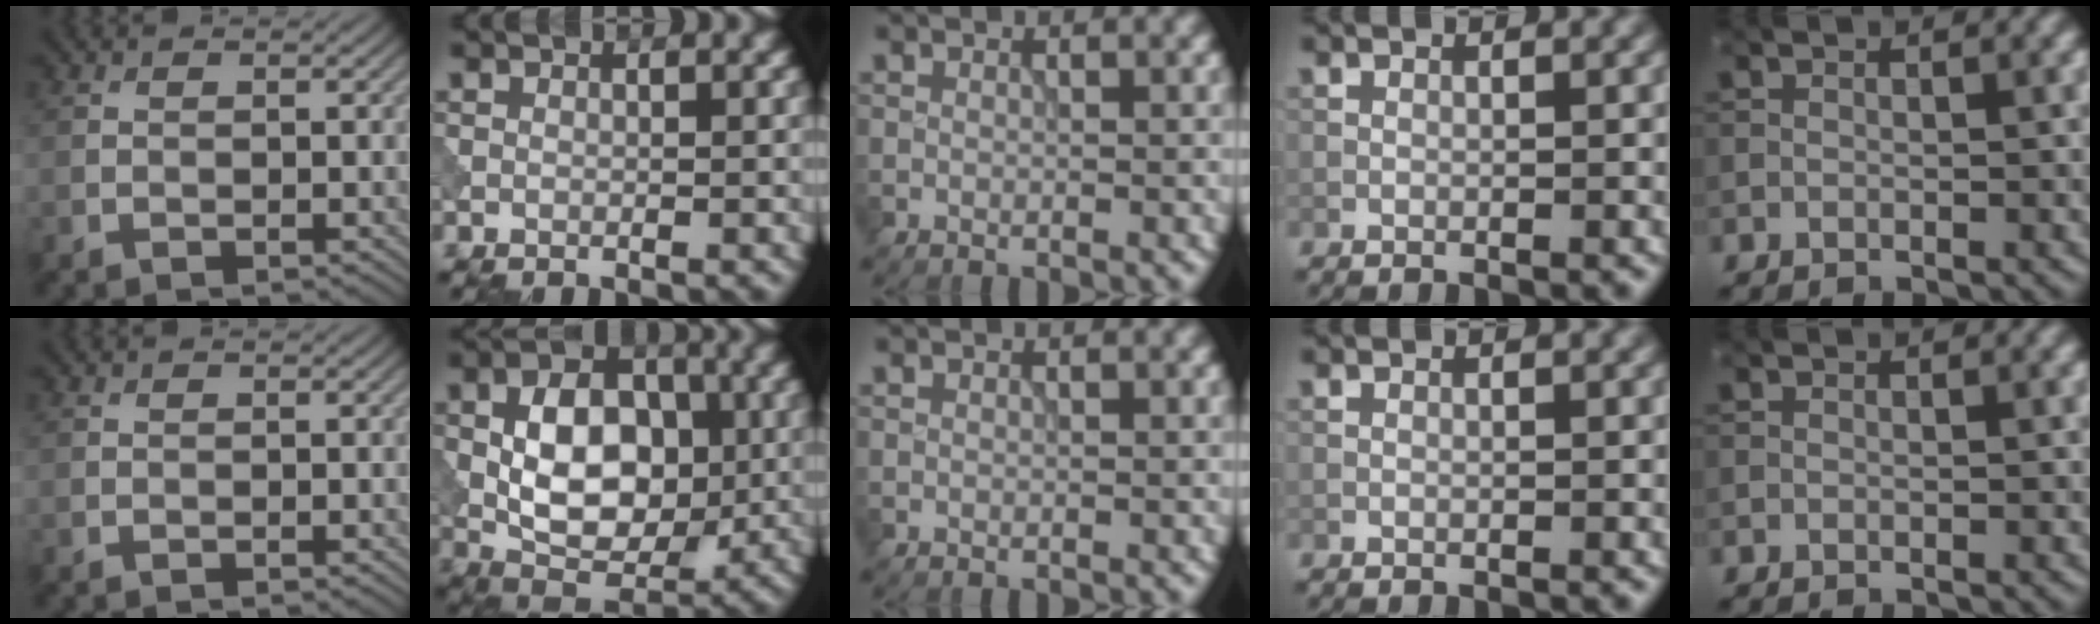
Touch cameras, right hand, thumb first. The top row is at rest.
{"index": {"total": 8.5, "force": [0.0, 5.4, 6.5], "torque": [-0.110, 0.000, -0.003]}}